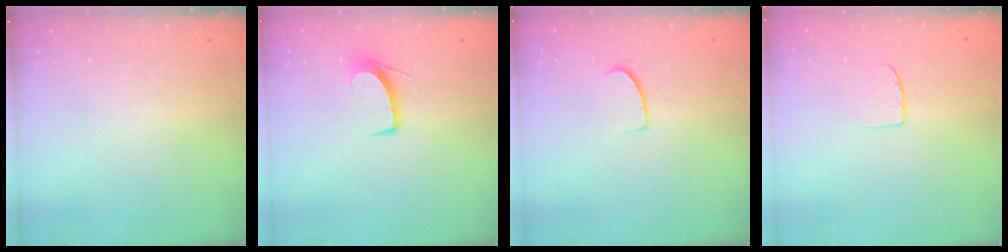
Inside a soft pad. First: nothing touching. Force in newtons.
{"total": 7.8, "press": 7.8, "slide": 0.5}
{"total": 5.7, "press": 5.6, "slide": 0.5}
{"total": 4.7, "press": 4.7, "slide": 0.4}